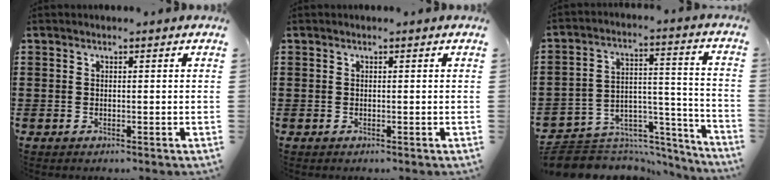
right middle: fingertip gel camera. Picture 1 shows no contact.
{"total": 0.0}
{"total": 7.0, "force": [-6.3, 3.0, 0.8], "torque": [-0.009, 0.018, -0.116]}